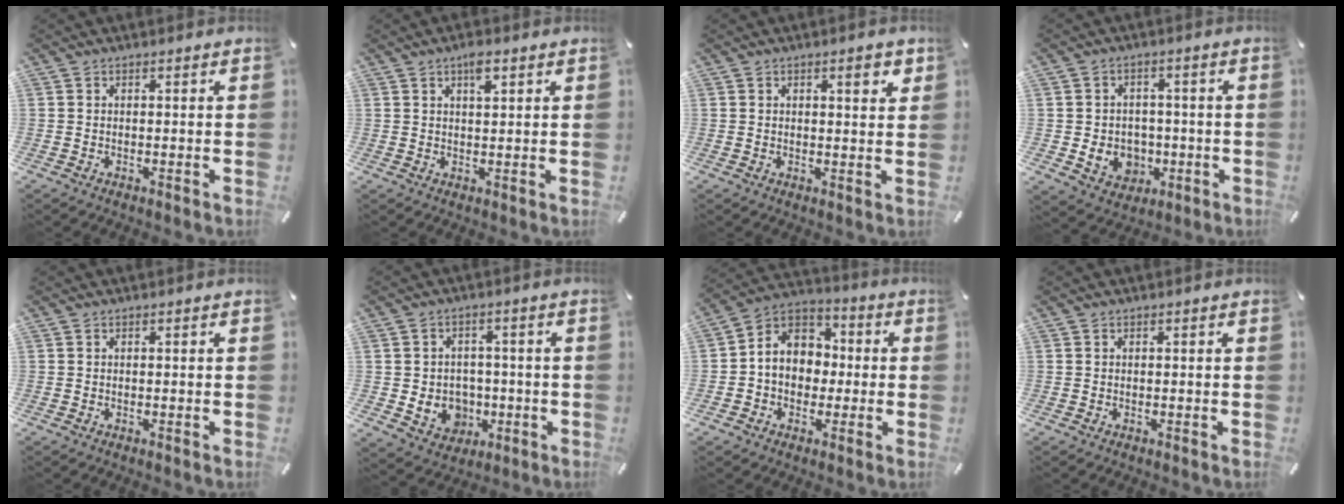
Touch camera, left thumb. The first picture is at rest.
{"total": 3.3, "force": [1.9, 1.1, 2.5], "torque": [-0.046, 0.002, 0.030]}
{"total": 3.6, "force": [1.8, 1.1, 2.9], "torque": [-0.036, -0.006, 0.024]}
{"total": 8.1, "force": [-1.7, 7.1, 3.6], "torque": [-0.062, 0.010, -0.029]}
{"total": 0.0}
{"total": 7.9, "force": [-1.1, 7.4, 2.8], "torque": [-0.063, 0.002, -0.013]}
{"total": 9.3, "force": [-0.6, 8.6, 3.6], "torque": [-0.094, 0.007, -0.014]}
{"total": 0.0}